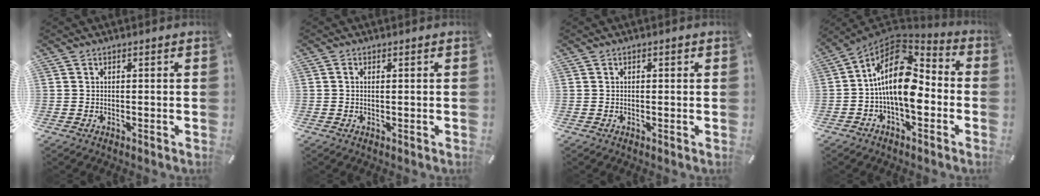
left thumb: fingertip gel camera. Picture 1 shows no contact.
{"total": 1.0, "force": [0.2, 0.3, 0.9], "torque": [-0.018, 0.001, 0.002]}
{"total": 1.0, "force": [0.1, 0.5, 0.8], "torque": [-0.016, 0.004, 0.001]}
{"total": 17.1, "force": [-1.3, 9.9, 14.0], "torque": [-0.269, -0.004, -0.025]}